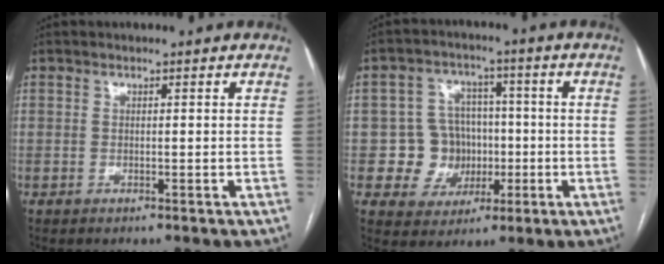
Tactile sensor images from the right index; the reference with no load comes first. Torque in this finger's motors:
{"motor_torque": [1.13, -0.13, 0.24, 0.00]}